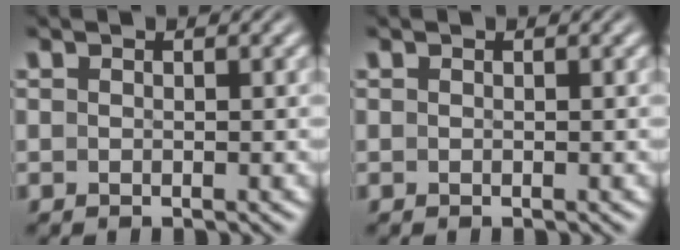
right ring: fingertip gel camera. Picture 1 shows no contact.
{"total": 0.0}